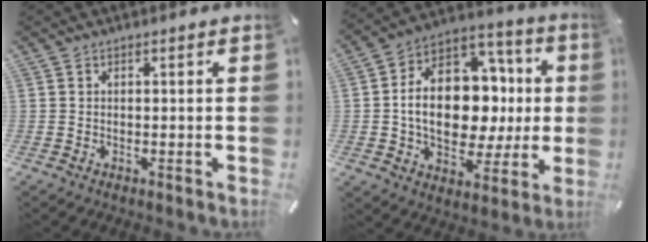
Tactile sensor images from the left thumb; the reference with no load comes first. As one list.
[{"total": 19.1, "force": [-0.7, 14.0, 12.9], "torque": [-0.219, -0.002, -0.003]}]